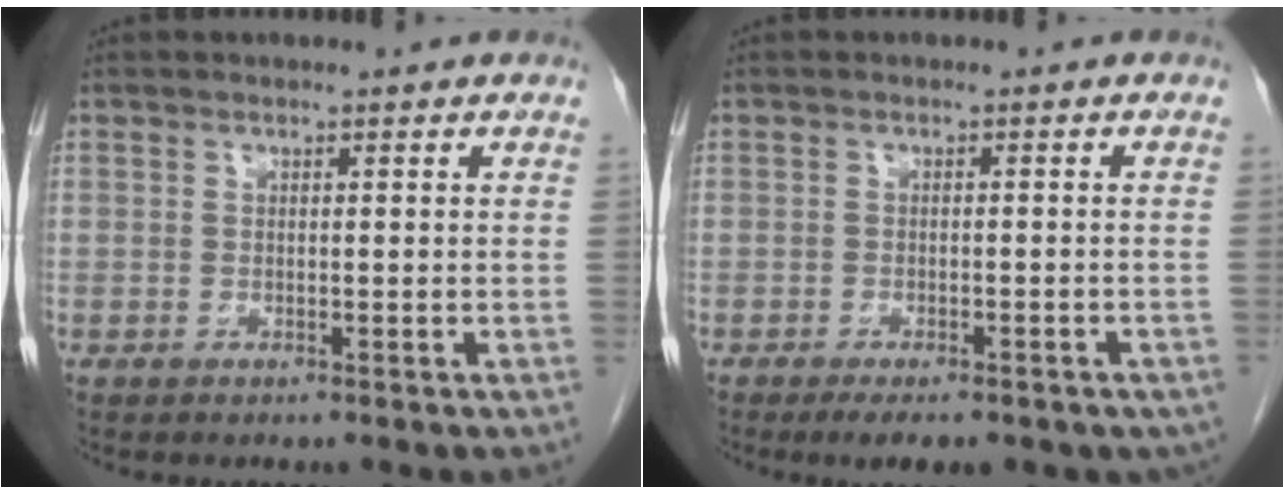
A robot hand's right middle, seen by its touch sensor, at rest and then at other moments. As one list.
[{"total": 10.1, "force": [-7.1, 4.1, 5.9], "torque": [-0.076, -0.006, -0.084]}]